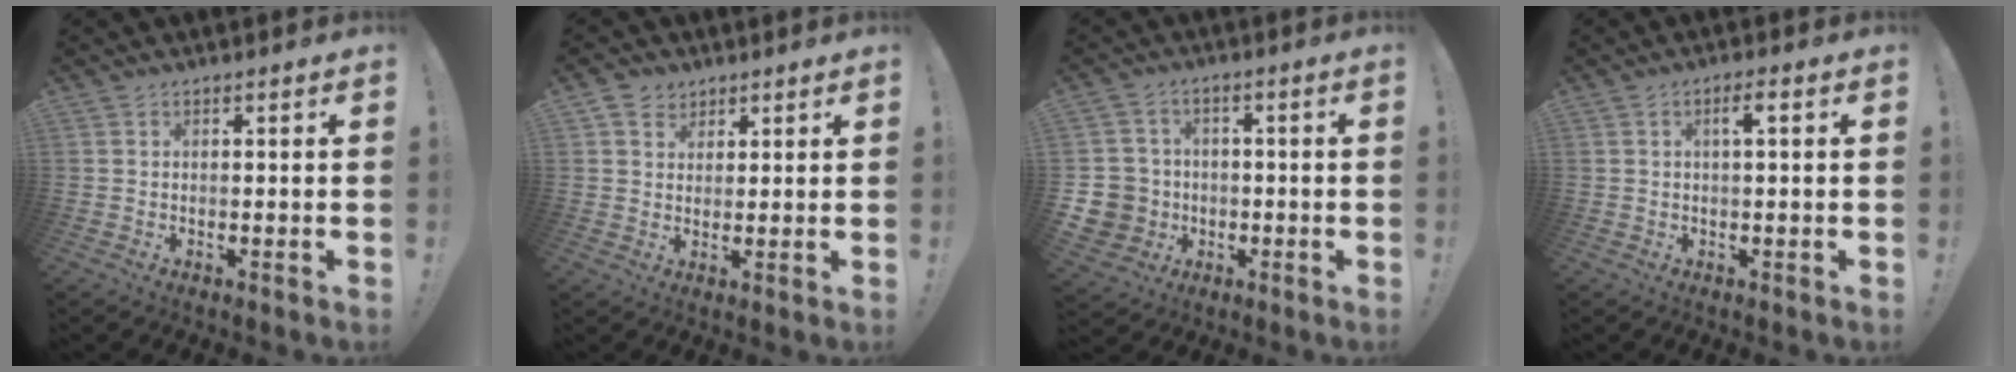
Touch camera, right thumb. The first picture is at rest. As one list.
[{"total": 4.6, "force": [2.6, 3.7, 1.0], "torque": [-0.026, -0.005, 0.050]}, {"total": 8.2, "force": [-1.6, 7.8, 2.0], "torque": [-0.041, 0.014, -0.025]}, {"total": 2.9, "force": [0.6, 0.2, 2.9], "torque": [-0.045, 0.001, 0.003]}]